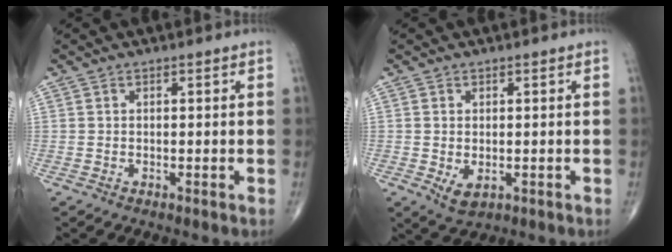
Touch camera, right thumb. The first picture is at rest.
{"total": 3.3, "force": [-0.7, 2.0, 2.6], "torque": [-0.043, -0.007, -0.002]}